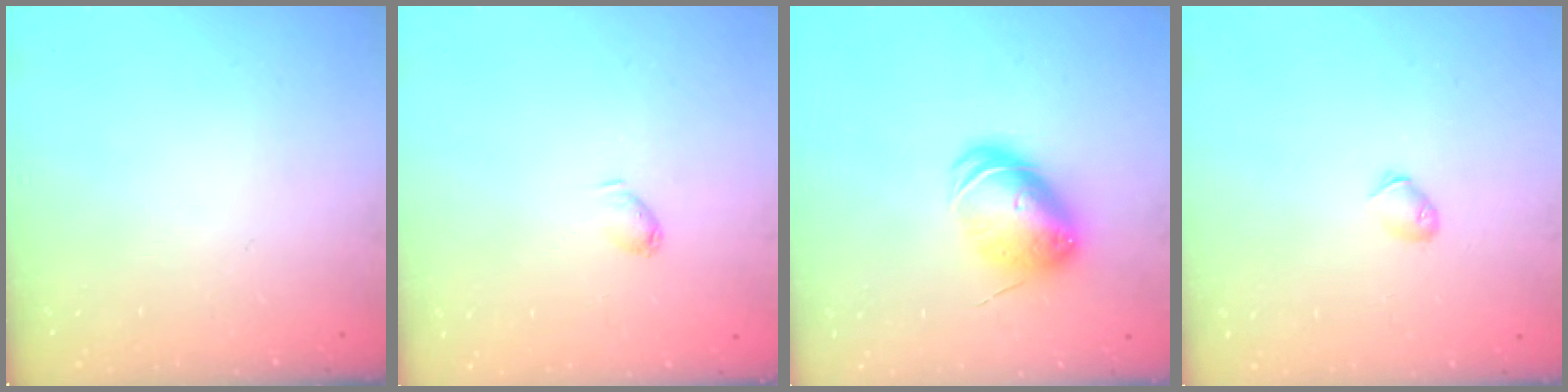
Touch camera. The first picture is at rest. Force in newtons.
{"total": 3.3, "press": 3.2, "slide": 0.6}
{"total": 8.3, "press": 8.2, "slide": 1.3}
{"total": 3.1, "press": 3.1, "slide": 0.7}